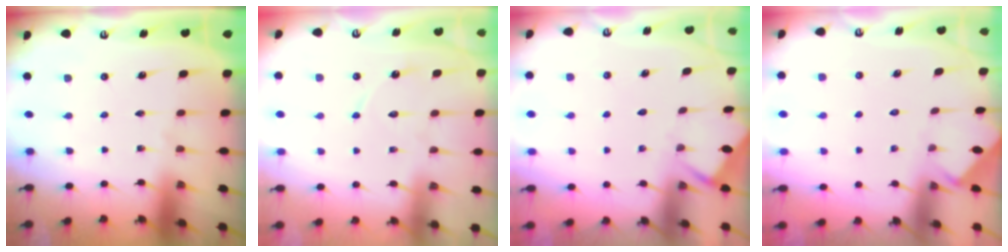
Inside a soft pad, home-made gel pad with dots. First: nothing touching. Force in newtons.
{"total": 5.5, "press": 5.5, "slide": 0.6}
{"total": 3.0, "press": 3.0, "slide": 0.2}
{"total": 2.7, "press": 2.6, "slide": 0.4}